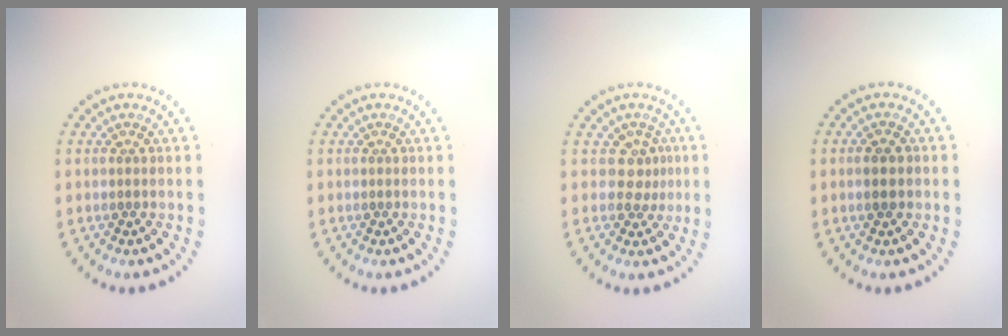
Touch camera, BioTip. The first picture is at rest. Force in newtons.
{"total": 0.0}
{"total": 1.8, "press": 1.4, "slide": 1.2}
{"total": 1.5, "press": 1.5, "slide": 0.1}